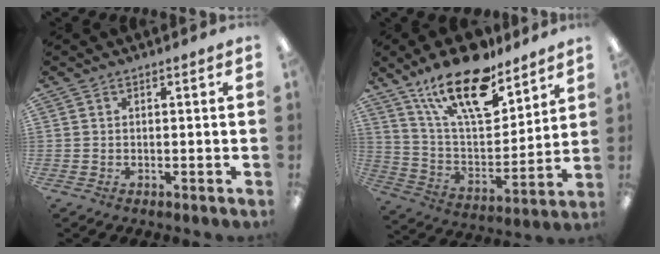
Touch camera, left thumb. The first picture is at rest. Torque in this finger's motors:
{"motor_torque": [0.70, 0.70, 1.37, -1.40, 0.27]}